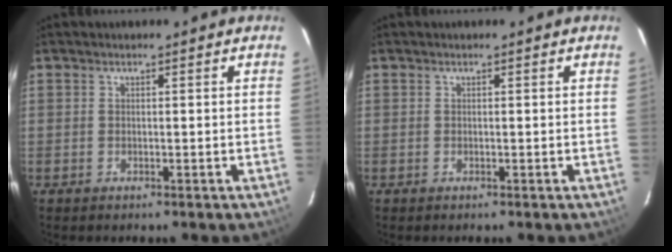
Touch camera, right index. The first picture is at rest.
{"total": 0.0}